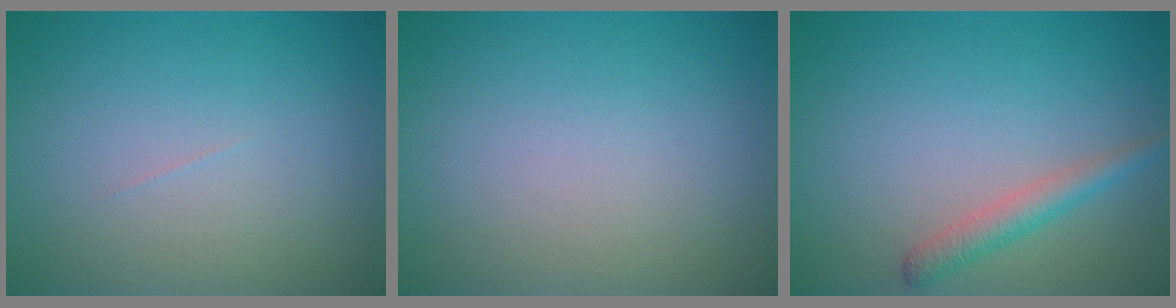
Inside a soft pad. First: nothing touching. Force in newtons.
{"total": 0.0}
{"total": 2.2, "press": 2.2, "slide": 0.1}